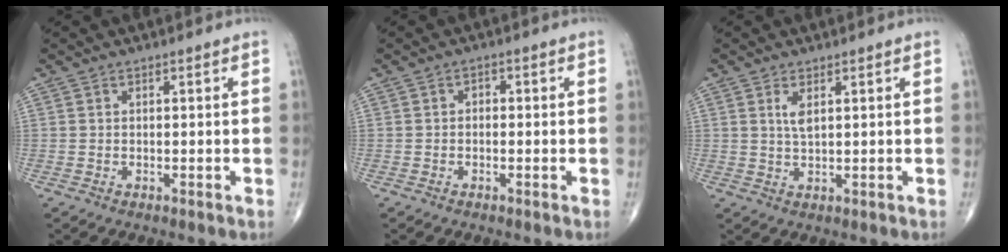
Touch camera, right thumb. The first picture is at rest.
{"total": 1.3, "force": [-0.3, 0.9, 0.8], "torque": [-0.005, 0.006, -0.009]}
{"total": 2.6, "force": [1.0, 0.9, 2.2], "torque": [-0.047, -0.006, 0.025]}